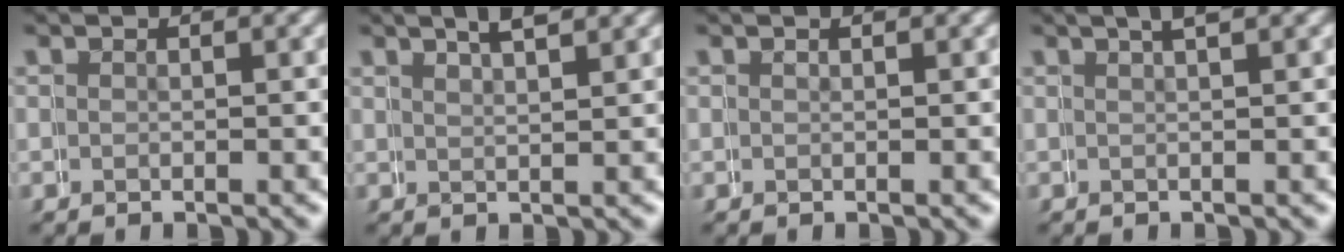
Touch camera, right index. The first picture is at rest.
{"total": 2.6, "force": [2.2, -0.9, 0.9], "torque": [-0.002, 0.009, 0.040]}
{"total": 0.0}
{"total": 1.7, "force": [1.2, -0.5, 1.0], "torque": [0.000, 0.017, 0.017]}